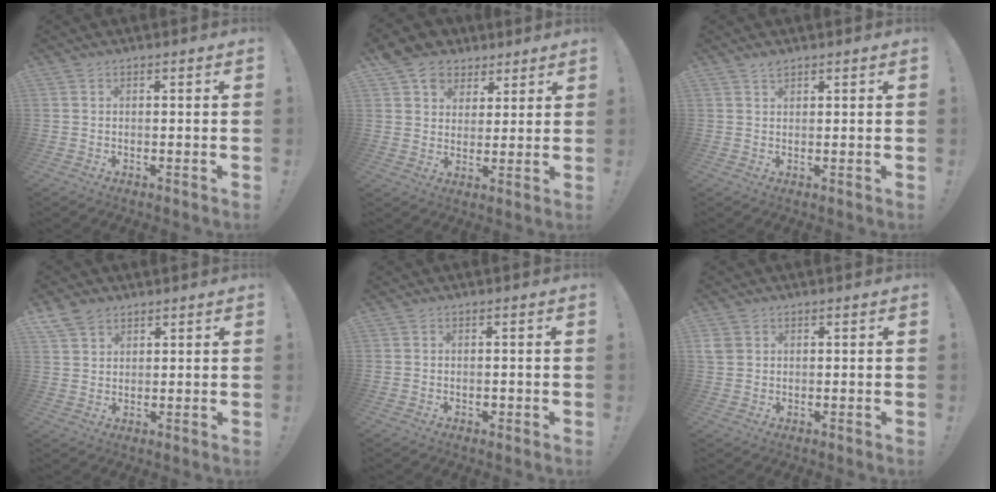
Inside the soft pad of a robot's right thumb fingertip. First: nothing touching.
{"total": 9.9, "force": [5.6, 7.9, 2.3], "torque": [-0.040, -0.027, 0.114]}
{"total": 1.6, "force": [1.5, 0.4, 0.6], "torque": [-0.004, -0.007, 0.026]}
{"total": 6.0, "force": [4.2, 3.9, 1.7], "torque": [-0.036, -0.015, 0.083]}
{"total": 1.0, "force": [-0.4, 0.8, 0.4], "torque": [-0.007, 0.003, -0.007]}
{"total": 3.4, "force": [1.4, 2.7, 1.4], "torque": [-0.021, -0.001, 0.030]}